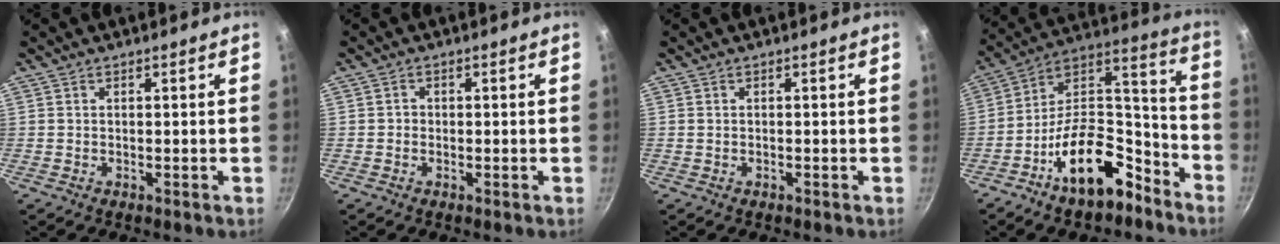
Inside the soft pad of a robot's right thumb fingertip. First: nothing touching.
{"total": 1.0, "force": [-0.2, 1.0, 0.3], "torque": [-0.002, 0.004, -0.005]}
{"total": 0.0}
{"total": 18.9, "force": [-10.9, 9.4, 12.2], "torque": [-0.146, 0.110, -0.181]}